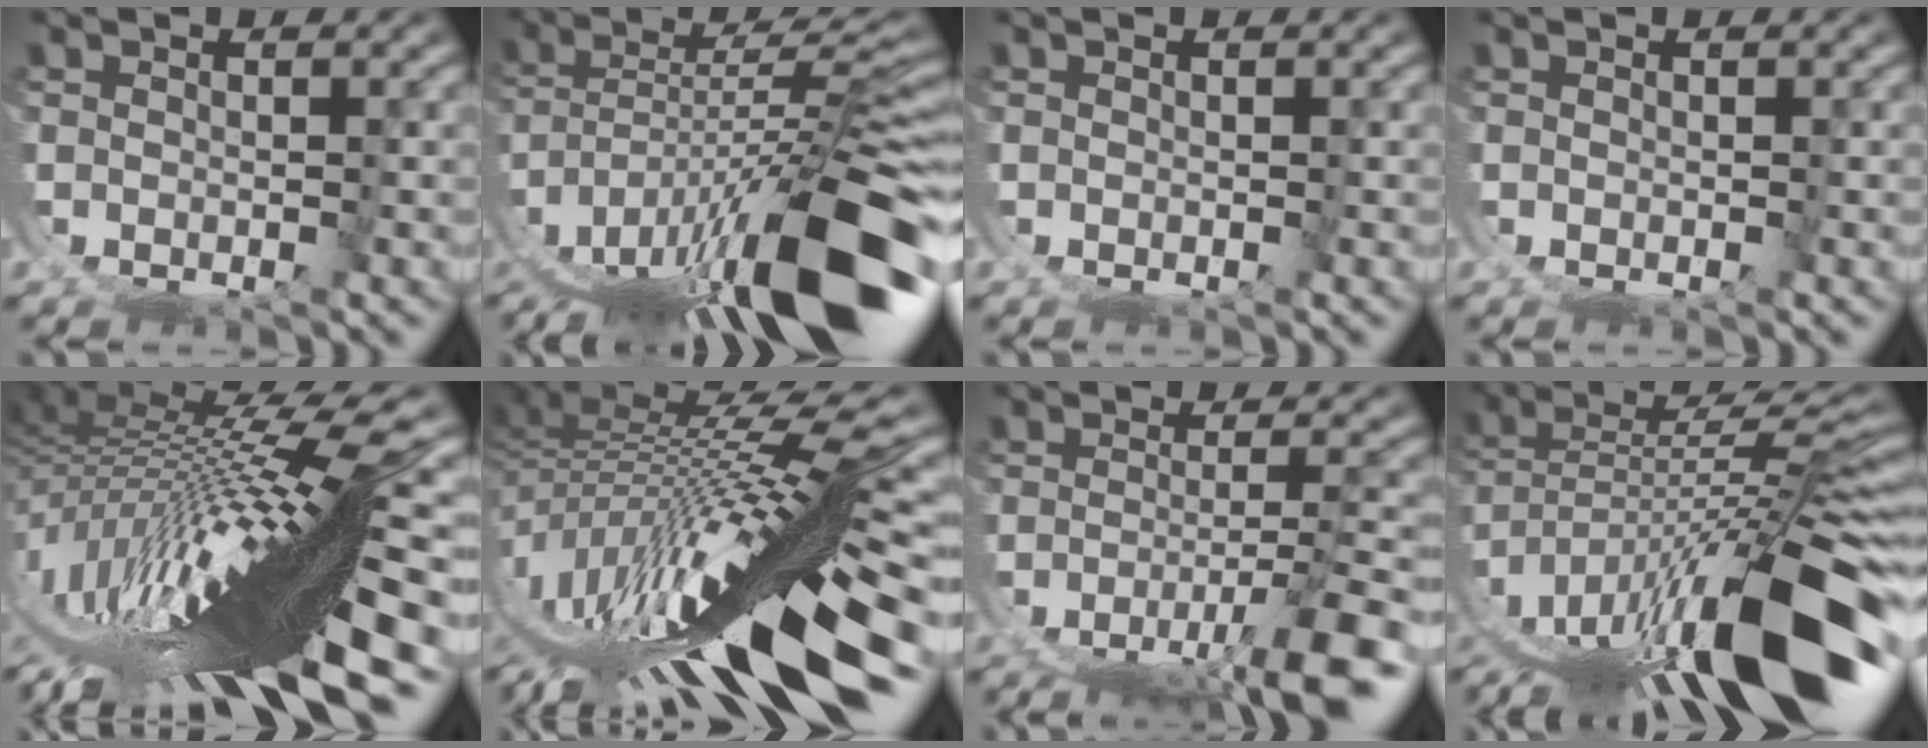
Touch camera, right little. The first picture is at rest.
{"total": 12.5, "force": [-4.4, 4.7, 10.7], "torque": [-0.167, -0.011, -0.045]}
{"total": 0.0}
{"total": 0.0}
{"total": 20.0, "force": [-2.3, 5.9, 19.0], "torque": [-0.316, 0.008, -0.025]}
{"total": 15.6, "force": [-3.3, 5.1, 14.4], "torque": [-0.237, 0.003, -0.030]}
{"total": 7.9, "force": [-4.6, 2.2, 6.1], "torque": [-0.091, -0.018, -0.048]}
{"total": 14.6, "force": [-3.2, 6.6, 12.7], "torque": [-0.216, -0.010, -0.030]}